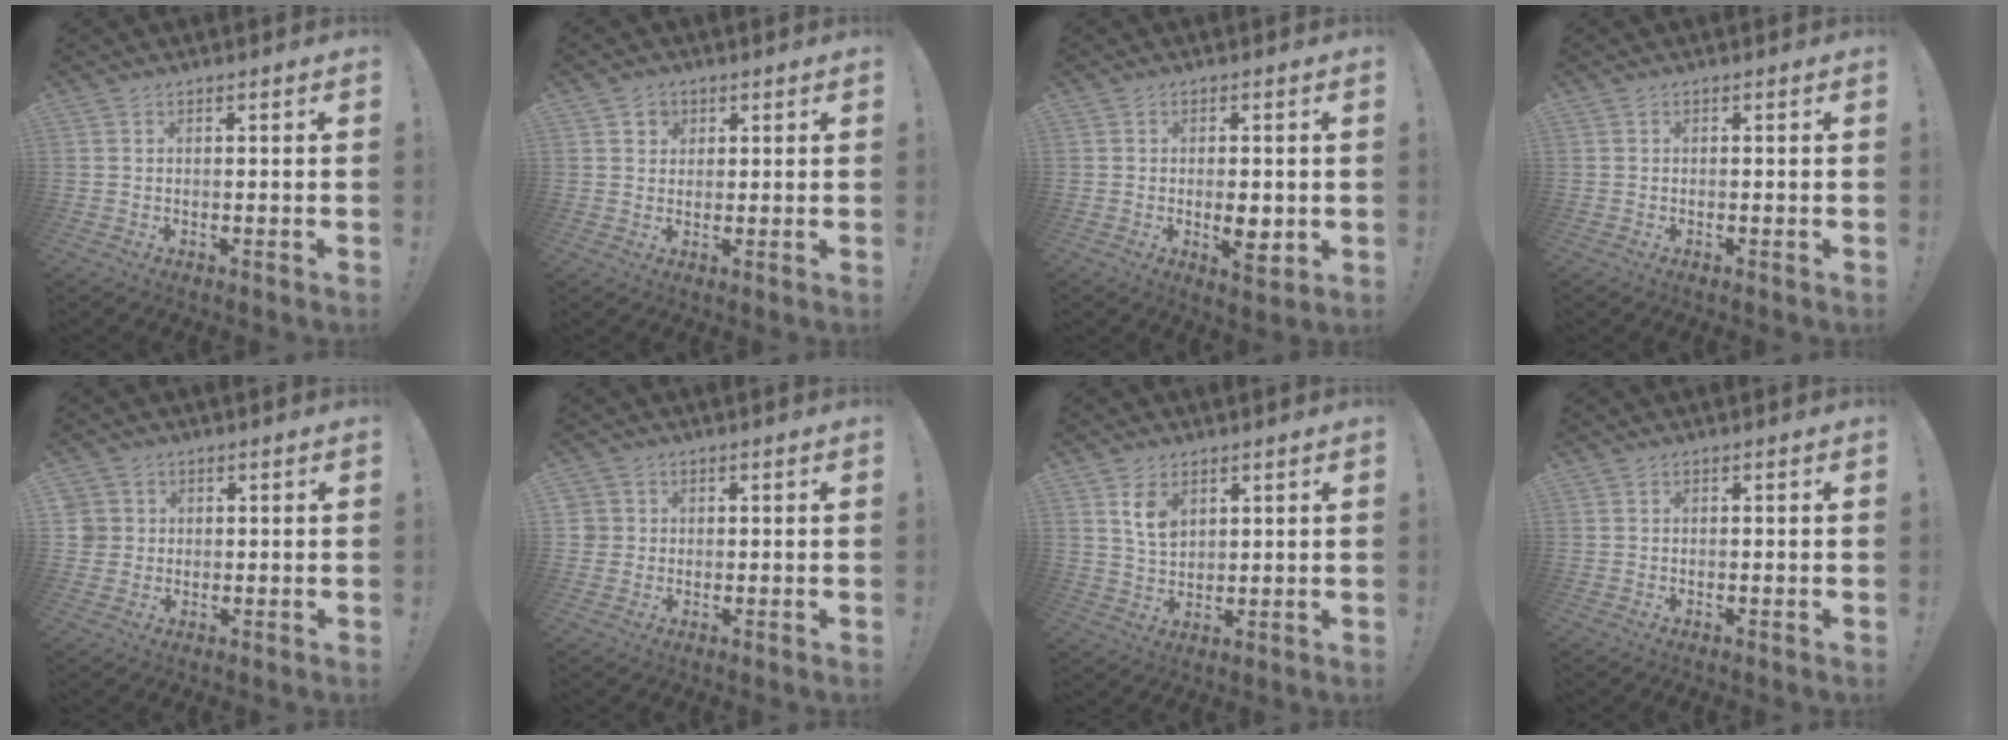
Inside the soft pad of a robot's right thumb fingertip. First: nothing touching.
{"total": 3.2, "force": [1.5, 2.8, 0.6], "torque": [-0.002, -0.007, 0.025]}
{"total": 5.5, "force": [-0.9, 2.2, 4.9], "torque": [-0.077, -0.001, -0.012]}
{"total": 0.0}
{"total": 4.3, "force": [0.9, 4.1, 0.9], "torque": [-0.023, 0.001, 0.017]}
{"total": 2.9, "force": [0.5, 2.8, 0.6], "torque": [-0.014, 0.004, 0.011]}
{"total": 6.8, "force": [3.4, 4.5, 3.8], "torque": [-0.057, -0.013, 0.063]}
{"total": 0.0}